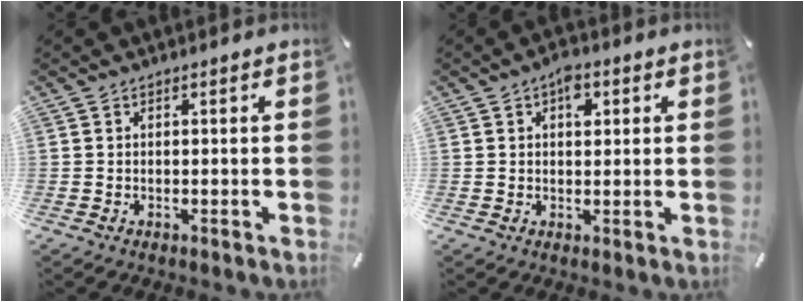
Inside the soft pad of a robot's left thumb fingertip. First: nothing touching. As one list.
[{"total": 3.8, "force": [1.4, 2.5, 2.6], "torque": [-0.023, -0.005, 0.017]}]